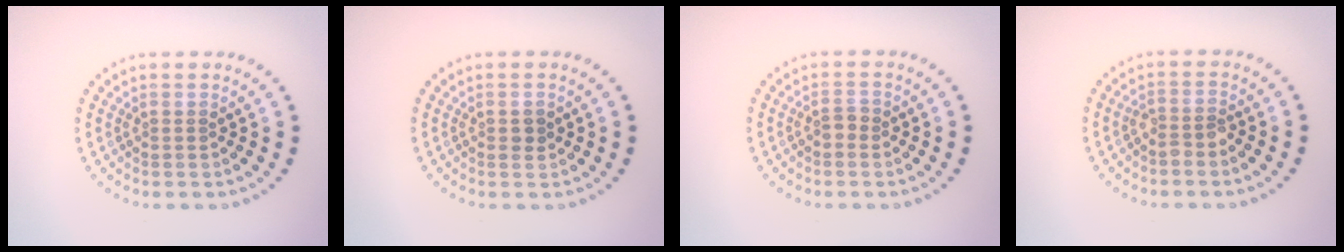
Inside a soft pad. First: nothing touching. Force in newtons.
{"total": 1.0, "press": 1.0, "slide": 0.1}
{"total": 1.0, "press": 1.0, "slide": 0.2}
{"total": 1.5, "press": 1.2, "slide": 0.9}